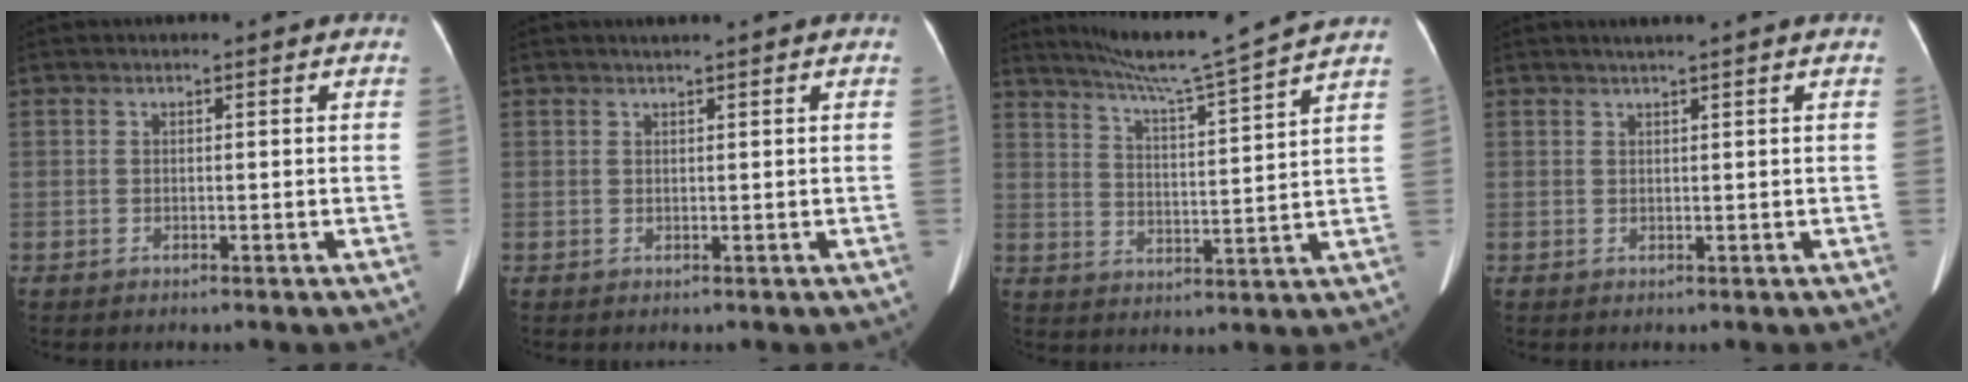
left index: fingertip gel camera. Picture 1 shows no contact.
{"total": 0.7, "force": [0.6, -0.2, 0.4], "torque": [-0.011, 0.001, 0.016]}
{"total": 14.1, "force": [12.5, -2.3, 6.2], "torque": [-0.108, -0.017, 0.182]}
{"total": 1.3, "force": [1.0, -0.4, 0.7], "torque": [-0.014, 0.000, 0.024]}